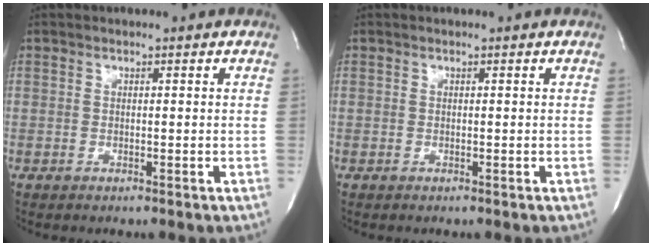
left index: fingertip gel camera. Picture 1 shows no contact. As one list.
[{"total": 0.0}]